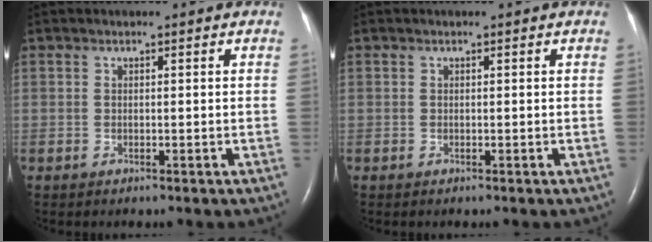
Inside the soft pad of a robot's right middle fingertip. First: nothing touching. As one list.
[{"total": 0.0}]